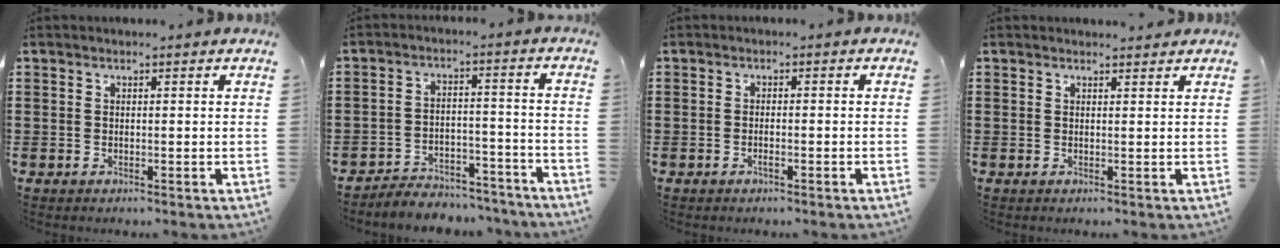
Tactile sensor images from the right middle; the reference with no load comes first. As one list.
[{"total": 4.9, "force": [-4.9, 0.8, 0.1], "torque": [-0.003, 0.012, -0.102]}, {"total": 0.8, "force": [-0.5, 0.1, 0.7], "torque": [-0.014, -0.003, -0.008]}, {"total": 0.9, "force": [0.8, 0.2, 0.1], "torque": [0.006, -0.003, 0.014]}]